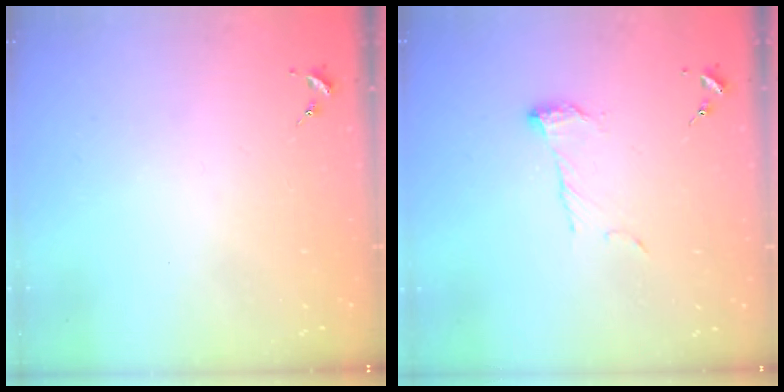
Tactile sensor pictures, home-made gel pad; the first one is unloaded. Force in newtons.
{"total": 7.6, "press": 7.6, "slide": 0.4}